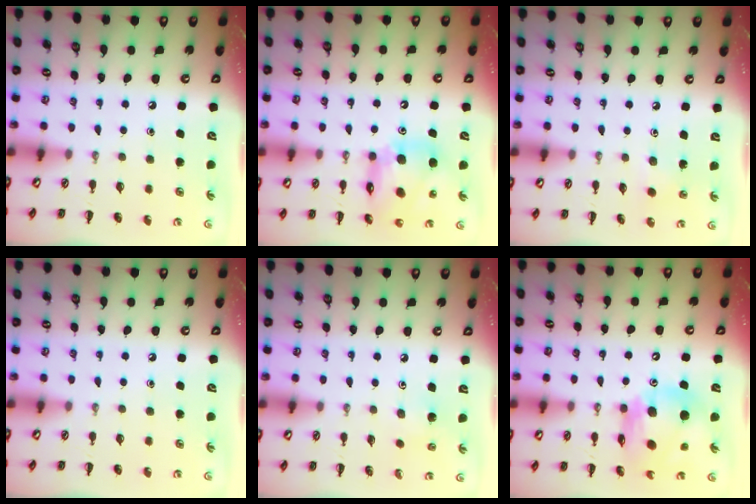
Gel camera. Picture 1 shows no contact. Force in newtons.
{"total": 14.1, "press": 13.5, "slide": 4.2}
{"total": 1.9, "press": 1.8, "slide": 0.7}
{"total": 0.0}
{"total": 3.7, "press": 3.5, "slide": 1.1}
{"total": 13.2, "press": 12.7, "slide": 3.8}